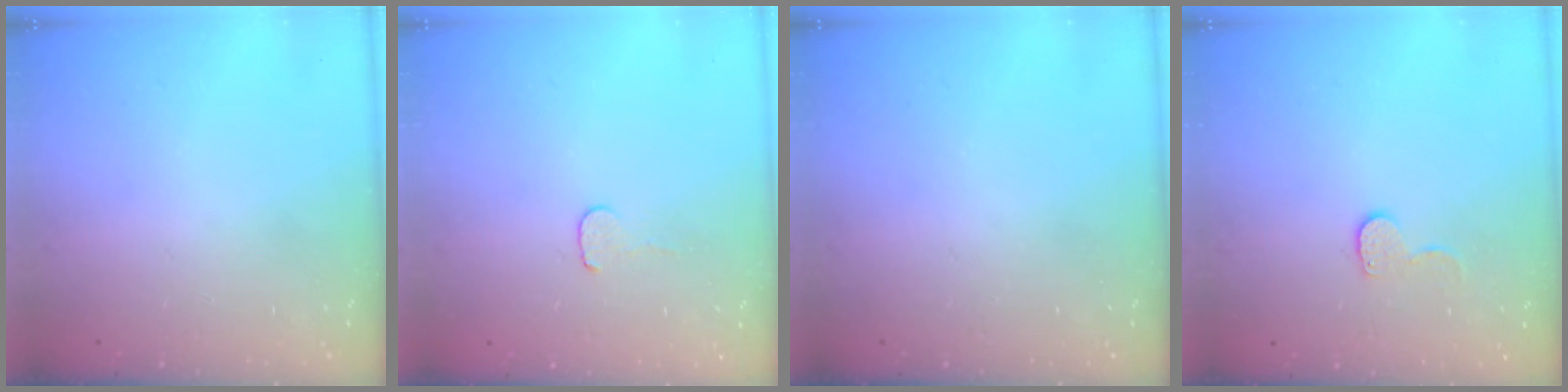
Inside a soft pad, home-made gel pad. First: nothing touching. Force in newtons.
{"total": 4.1, "press": 4.1, "slide": 0.4}
{"total": 0.0}
{"total": 6.8, "press": 6.7, "slide": 0.6}